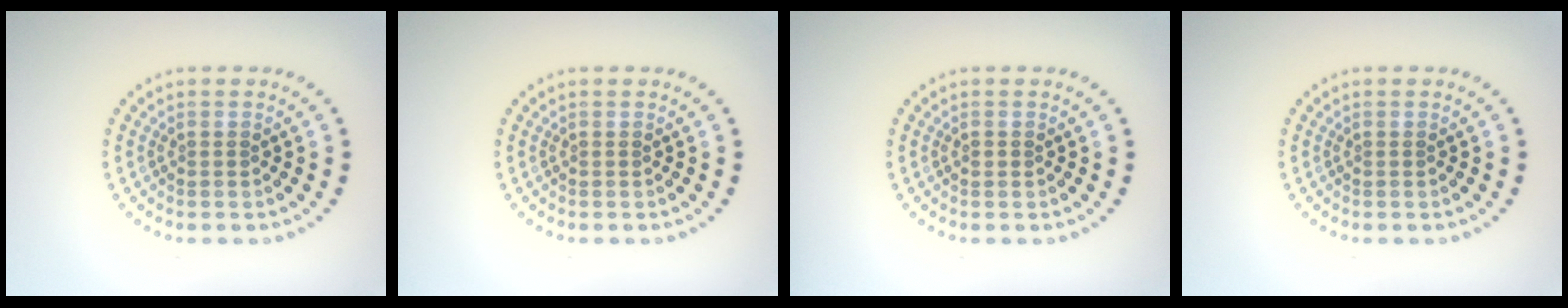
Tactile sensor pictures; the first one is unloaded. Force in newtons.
{"total": 0.0}
{"total": 0.6, "press": 0.6, "slide": 0.1}
{"total": 0.0}